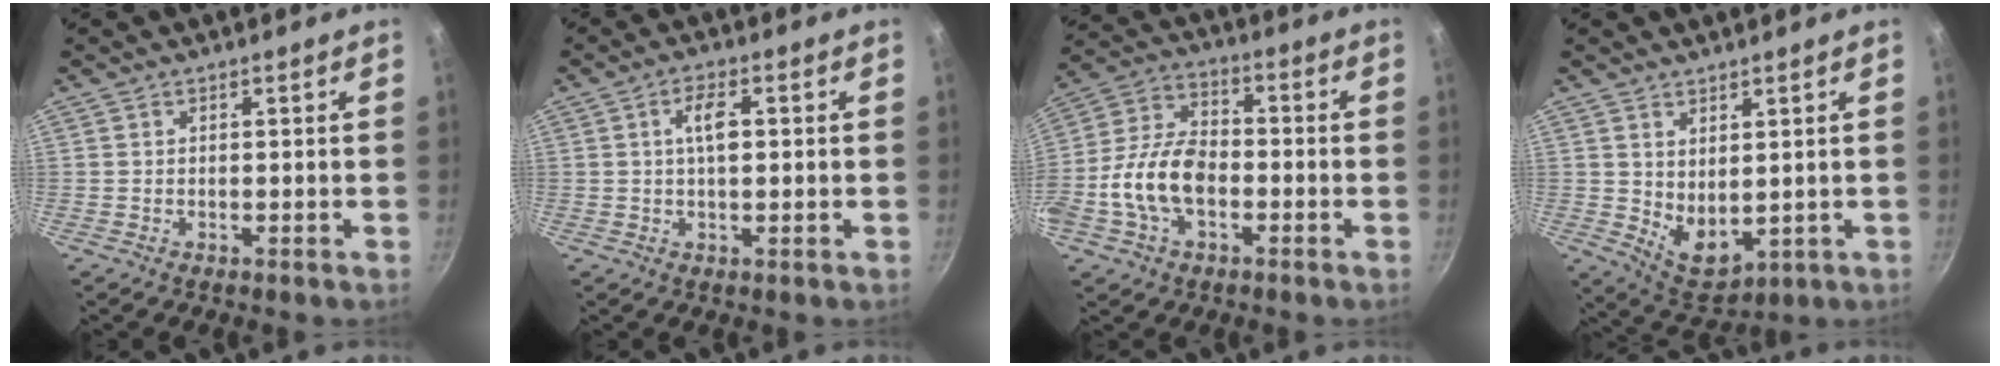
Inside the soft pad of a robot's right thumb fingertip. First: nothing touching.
{"total": 4.8, "force": [0.7, 2.0, 4.2], "torque": [-0.074, 0.008, 0.009]}
{"total": 13.6, "force": [-3.3, 8.6, 10.0], "torque": [-0.174, 0.039, -0.073]}
{"total": 7.1, "force": [1.7, 4.4, 5.4], "torque": [-0.067, -0.031, 0.050]}